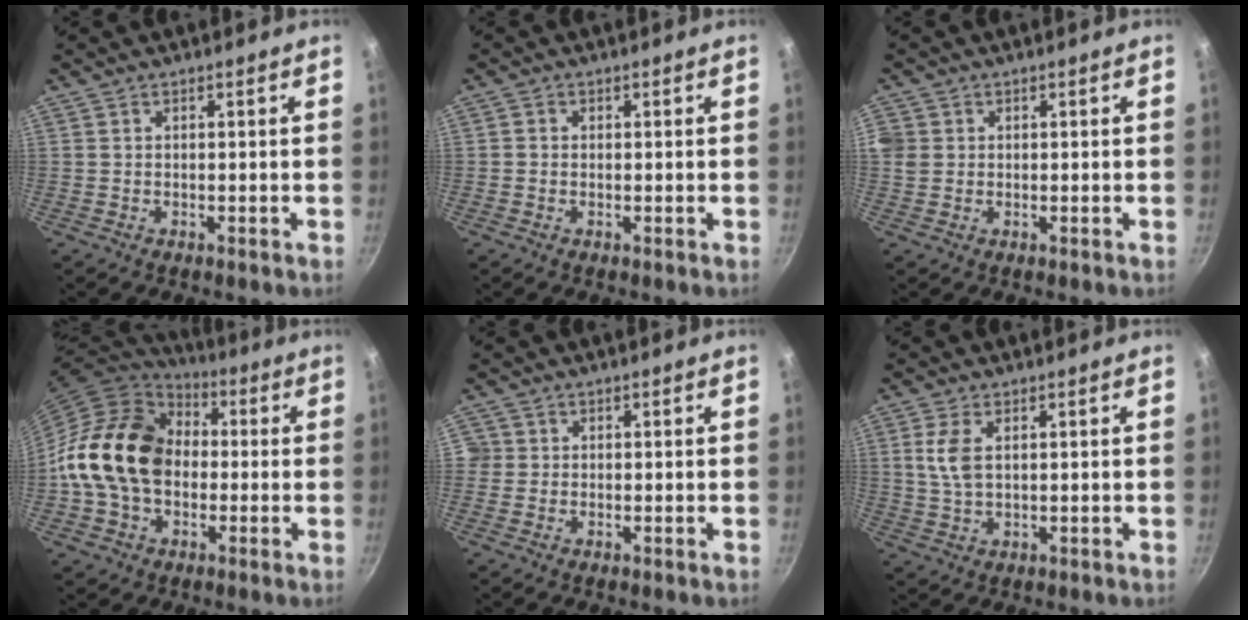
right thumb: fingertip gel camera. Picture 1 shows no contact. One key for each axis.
{"total": 0.8, "fx": -0.1, "fy": 0.8, "fz": 0.3, "tx": -0.005, "ty": 0.003, "tz": -0.002}
{"total": 3.8, "fx": 0.6, "fy": 3.3, "fz": 1.6, "tx": -0.024, "ty": 0.000, "tz": 0.010}
{"total": 19.1, "fx": -0.6, "fy": 14.3, "fz": 12.6, "tx": -0.199, "ty": 0.039, "tz": -0.023}
{"total": 2.0, "fx": 0.0, "fy": 2.0, "fz": 0.3, "tx": 0.010, "ty": 0.006, "tz": -0.004}
{"total": 5.6, "fx": 1.4, "fy": 3.1, "fz": 4.4, "tx": -0.095, "ty": -0.001, "tz": 0.029}